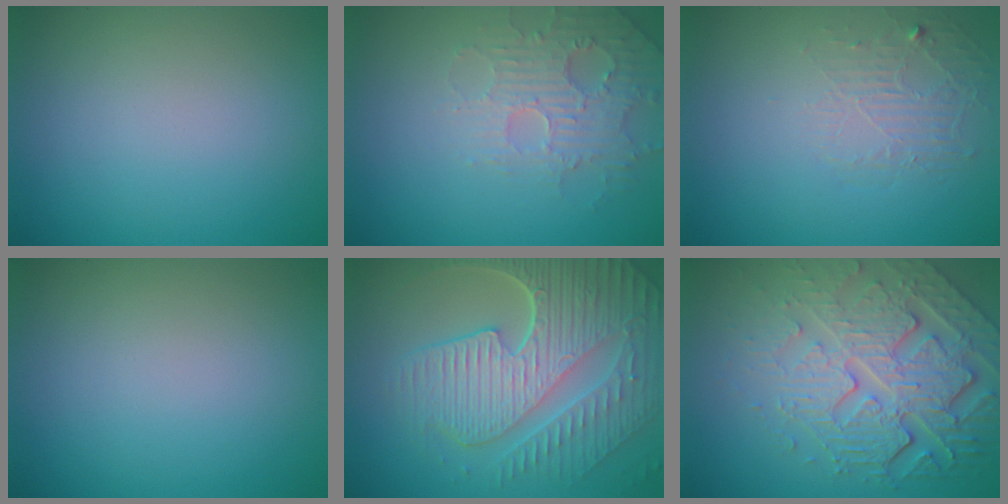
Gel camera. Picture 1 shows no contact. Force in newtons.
{"total": 3.7, "press": 3.6, "slide": 0.7}
{"total": 1.9, "press": 0.6, "slide": 1.8}
{"total": 0.0}
{"total": 9.9, "press": 6.5, "slide": 7.4}
{"total": 8.3, "press": 5.8, "slide": 6.0}